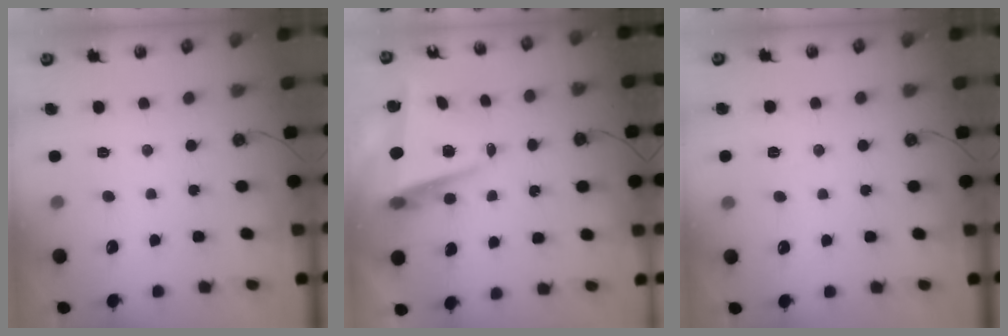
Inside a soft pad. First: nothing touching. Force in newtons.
{"total": 8.0, "press": 7.8, "slide": 1.7}
{"total": 5.6, "press": 4.6, "slide": 3.1}